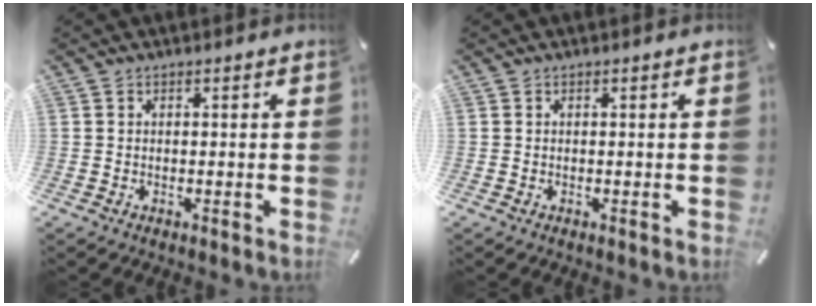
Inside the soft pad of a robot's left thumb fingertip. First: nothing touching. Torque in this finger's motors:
{"motor_torque": [-0.01, 0.01, -0.04, 0.05, 0.00]}